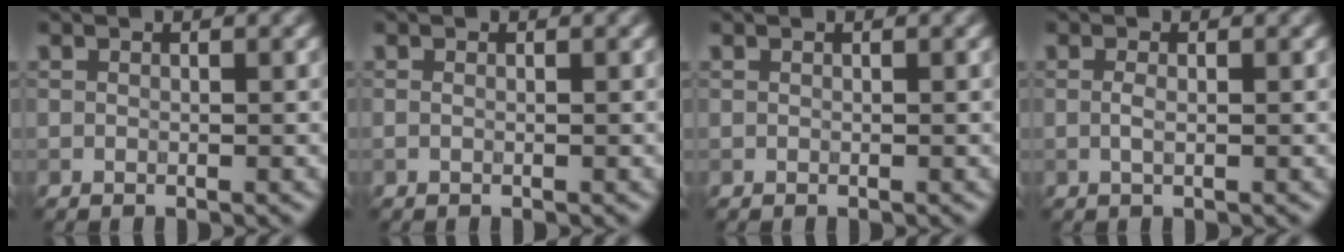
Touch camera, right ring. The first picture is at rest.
{"total": 0.0}
{"total": 0.0}
{"total": 0.9, "force": [-0.2, 0.2, 0.9], "torque": [-0.020, -0.003, -0.005]}